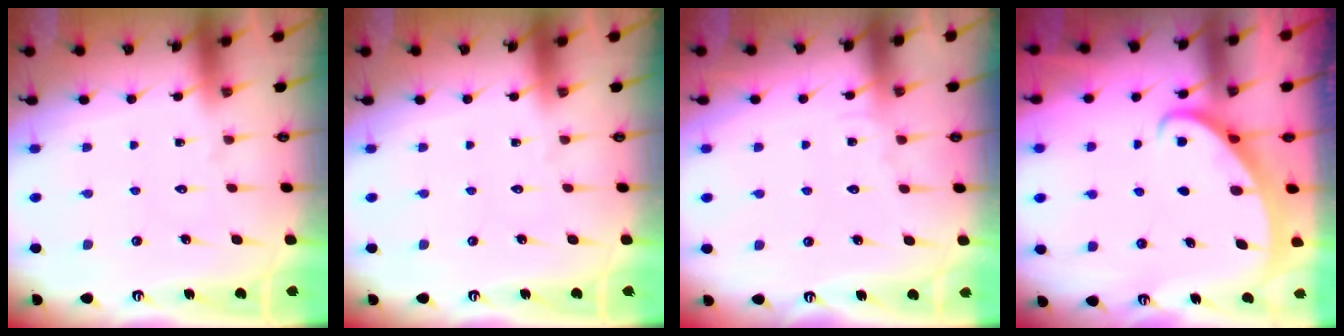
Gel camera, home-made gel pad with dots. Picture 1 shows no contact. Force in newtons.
{"total": 0.0}
{"total": 2.9, "press": 2.9, "slide": 0.3}
{"total": 2.4, "press": 2.4, "slide": 0.2}